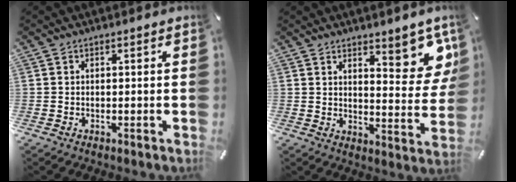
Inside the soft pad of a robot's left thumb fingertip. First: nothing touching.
{"total": 10.6, "force": [7.2, 4.0, 6.7], "torque": [-0.057, -0.061, 0.120]}